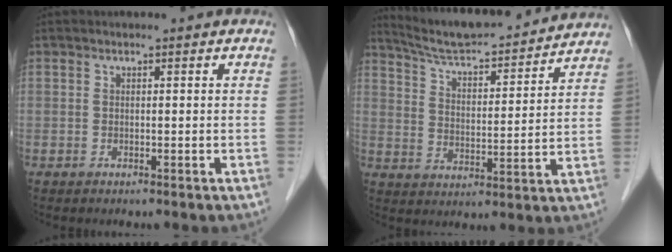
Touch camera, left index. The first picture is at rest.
{"total": 18.2, "force": [17.0, 1.8, 6.2], "torque": [-0.100, 0.013, 0.251]}